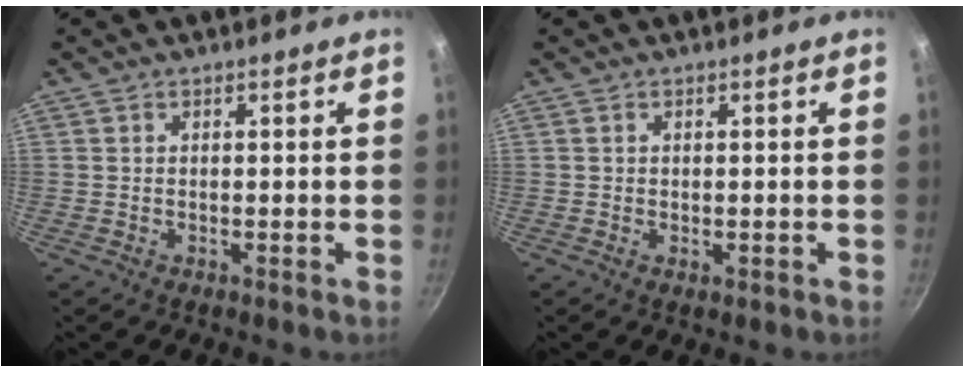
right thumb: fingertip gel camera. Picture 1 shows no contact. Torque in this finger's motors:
{"motor_torque": [-0.36, -0.01, -0.30, -0.10, 0.01]}